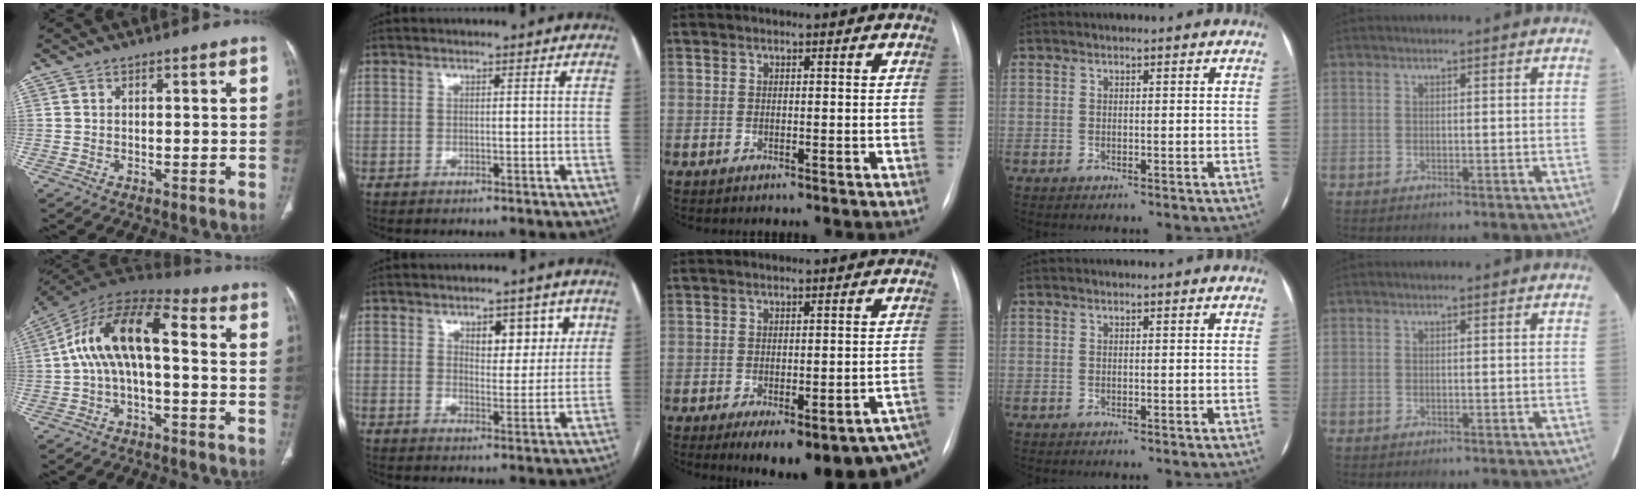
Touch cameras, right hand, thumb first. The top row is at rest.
{"thumb": {"total": 14.5, "force": [0.2, 6.7, 12.8], "torque": [-0.232, 0.056, -0.007]}, "index": {"total": 6.2, "force": [2.9, 3.2, 4.5], "torque": [-0.053, 0.004, 0.042]}, "middle": {"total": 17.5, "force": [-11.4, 4.8, 12.3], "torque": [-0.096, 0.012, -0.129]}}